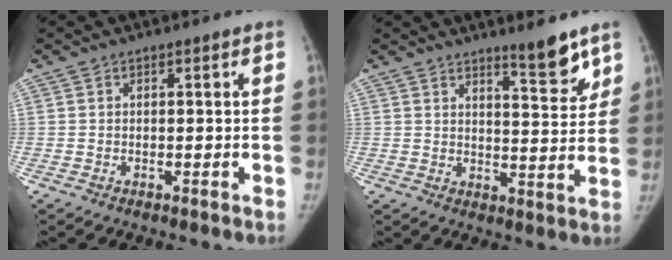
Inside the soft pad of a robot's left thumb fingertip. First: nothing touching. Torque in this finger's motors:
{"motor_torque": [0.32, -0.41, 0.69, -0.36, 0.12]}